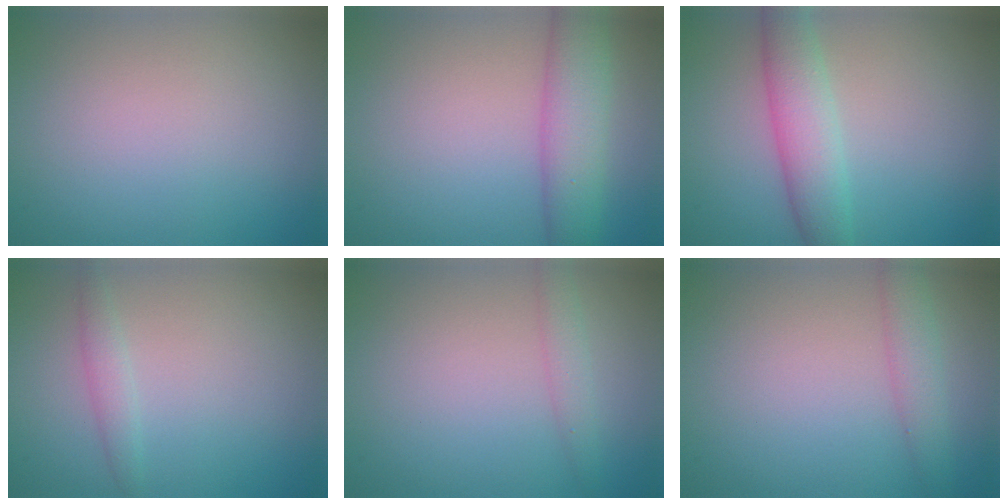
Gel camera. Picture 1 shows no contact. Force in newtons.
{"total": 5.6, "press": 5.5, "slide": 0.5}
{"total": 4.3, "press": 4.3, "slide": 0.1}
{"total": 1.3, "press": 1.3, "slide": 0.0}
{"total": 1.7, "press": 1.7, "slide": 0.1}
{"total": 2.5, "press": 2.5, "slide": 0.1}